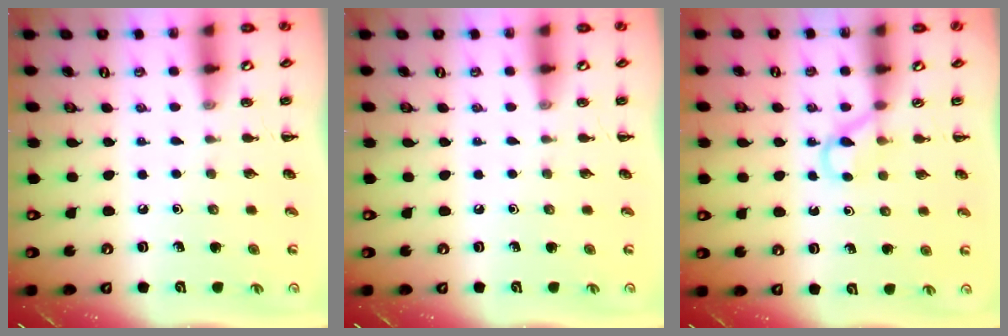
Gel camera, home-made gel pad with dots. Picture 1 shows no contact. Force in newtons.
{"total": 0.0}
{"total": 3.0, "press": 2.8, "slide": 1.1}